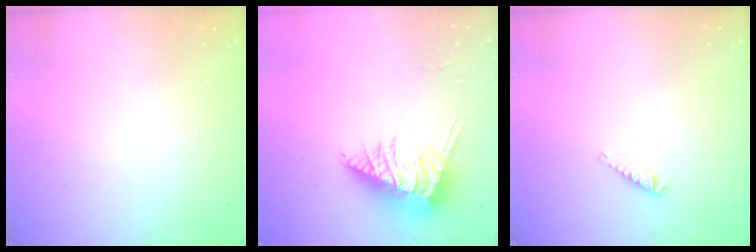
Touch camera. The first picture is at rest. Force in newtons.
{"total": 9.8, "press": 9.7, "slide": 1.6}
{"total": 2.9, "press": 2.9, "slide": 0.5}